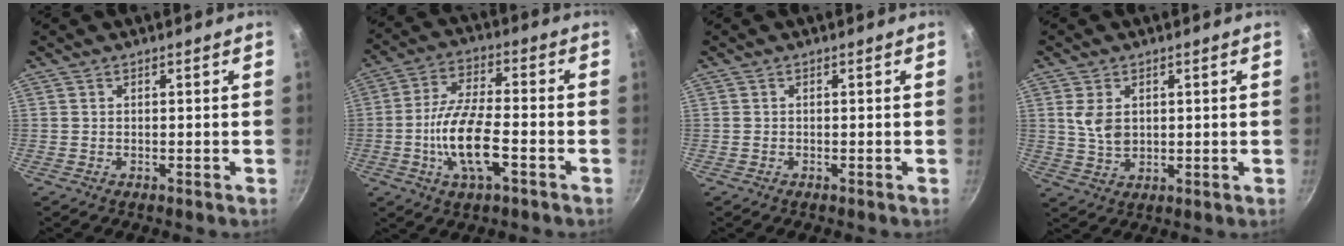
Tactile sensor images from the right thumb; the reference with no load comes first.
{"total": 12.9, "force": [-3.6, 5.0, 11.4], "torque": [-0.223, 0.020, -0.068]}
{"total": 0.5, "force": [-0.1, 0.4, 0.4], "torque": [-0.012, 0.003, 0.000]}
{"total": 5.4, "force": [1.4, 3.6, 3.8], "torque": [-0.061, -0.007, 0.035]}